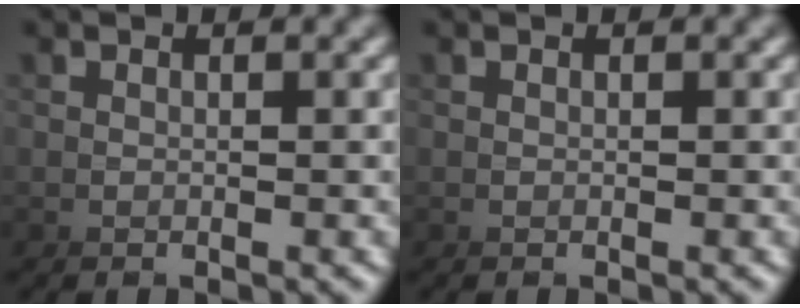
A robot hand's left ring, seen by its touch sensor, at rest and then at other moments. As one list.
[{"total": 0.0}]